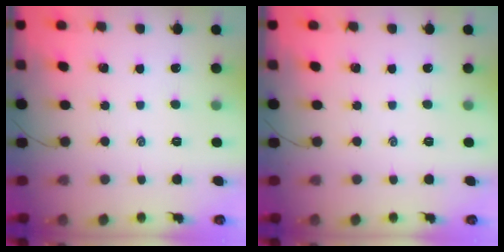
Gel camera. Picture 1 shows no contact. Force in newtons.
{"total": 0.0}